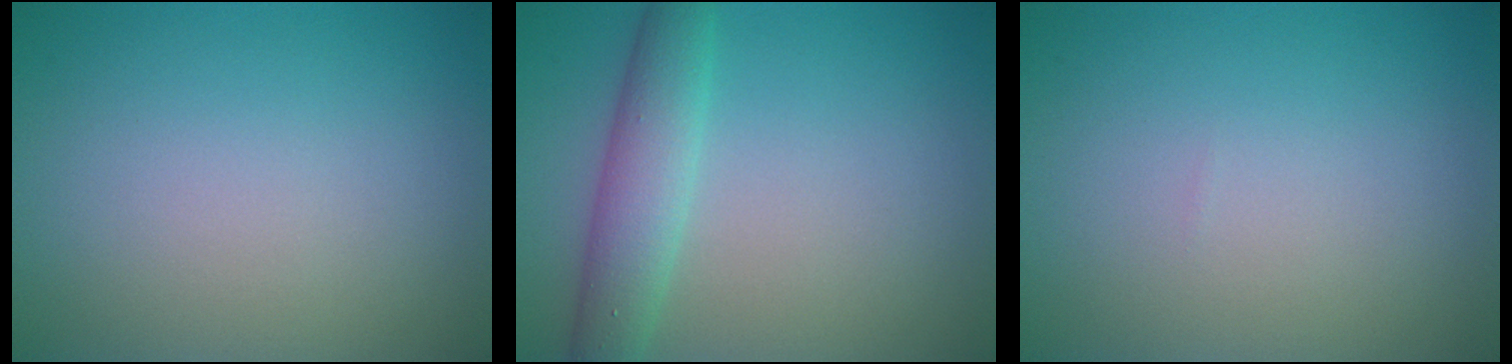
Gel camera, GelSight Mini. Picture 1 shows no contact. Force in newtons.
{"total": 4.0, "press": 4.0, "slide": 0.1}
{"total": 0.0}